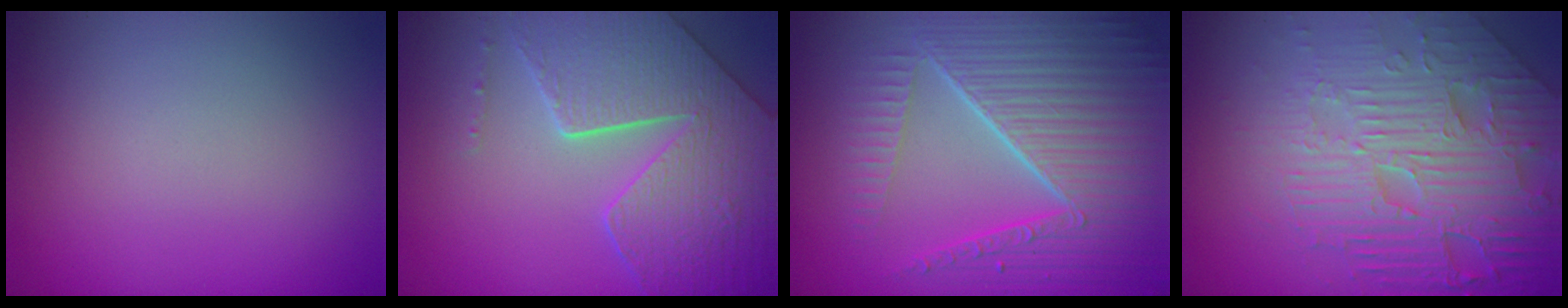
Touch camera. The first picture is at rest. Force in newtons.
{"total": 7.6, "press": 6.2, "slide": 4.5}
{"total": 8.7, "press": 6.1, "slide": 6.2}
{"total": 8.7, "press": 6.1, "slide": 6.2}